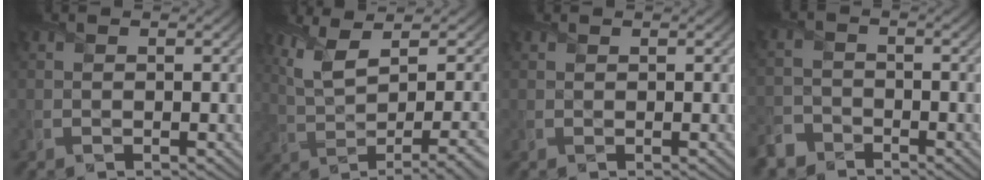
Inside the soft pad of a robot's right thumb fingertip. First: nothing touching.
{"total": 9.4, "force": [2.4, 3.0, 8.6], "torque": [-0.135, 0.015, 0.048]}
{"total": 0.0}
{"total": 4.2, "force": [-3.6, 2.1, 0.8], "torque": [-0.019, -0.005, -0.080]}